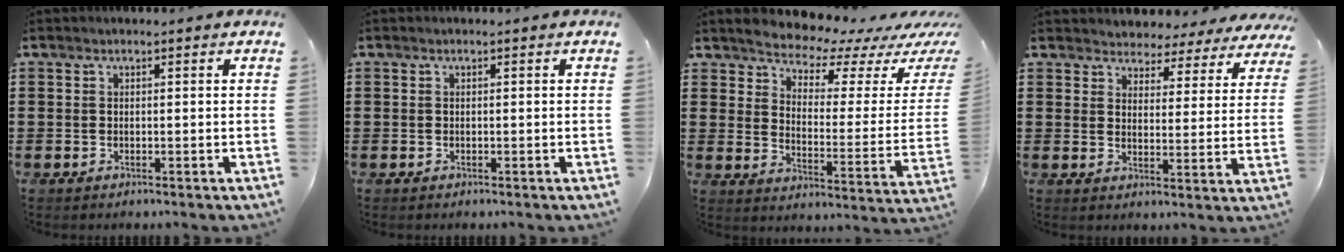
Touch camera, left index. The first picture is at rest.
{"total": 0.0}
{"total": 4.9, "force": [4.8, 0.7, 0.6], "torque": [-0.044, -0.044, 0.080]}
{"total": 3.8, "force": [3.7, 0.7, -0.3], "torque": [-0.020, -0.024, 0.062]}